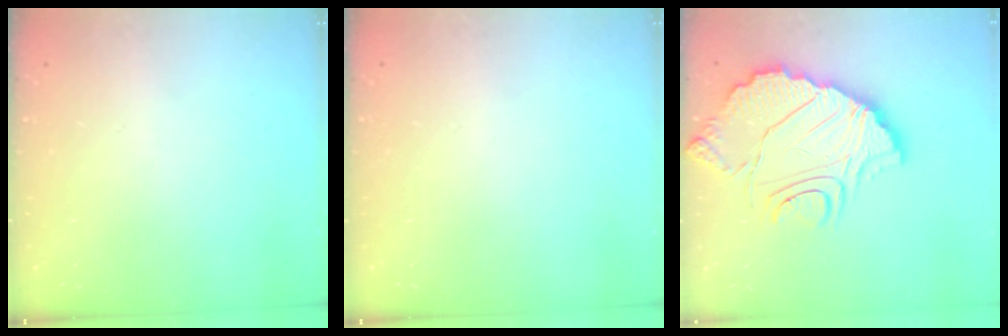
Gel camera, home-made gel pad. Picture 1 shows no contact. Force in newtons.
{"total": 0.0}
{"total": 14.3, "press": 14.2, "slide": 1.1}